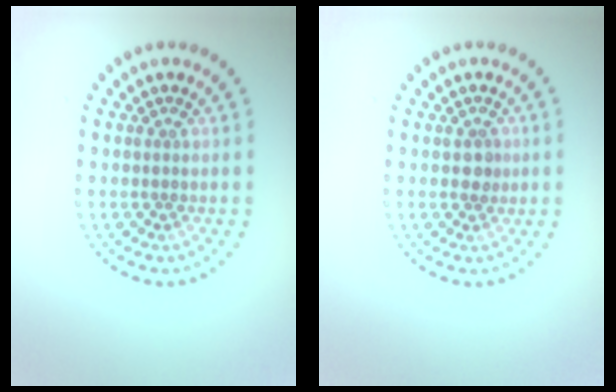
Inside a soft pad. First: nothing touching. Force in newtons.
{"total": 1.3, "press": 1.2, "slide": 0.4}